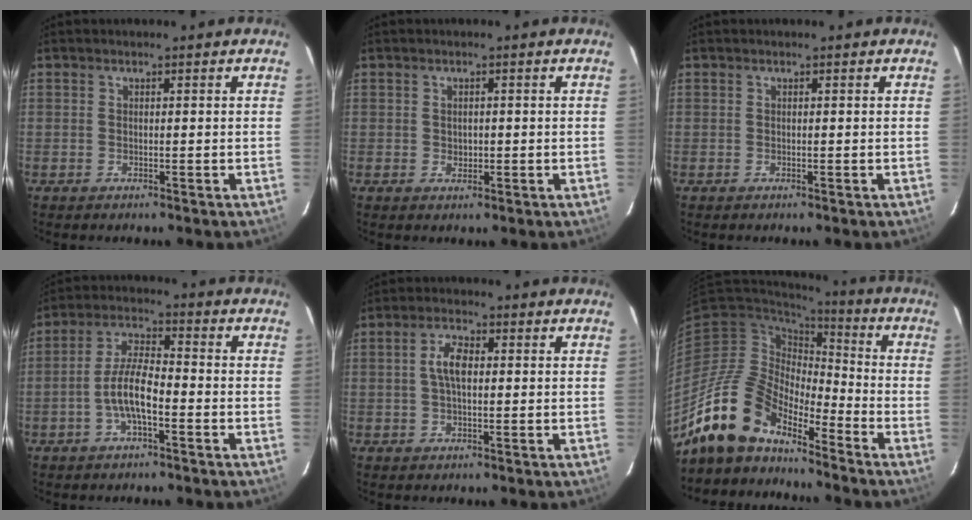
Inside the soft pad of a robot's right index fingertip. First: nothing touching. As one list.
[{"total": 1.5, "force": [-0.1, 1.4, 0.6], "torque": [-0.006, 0.001, 0.001]}, {"total": 0.0}, {"total": 7.4, "force": [-2.8, 2.2, 6.5], "torque": [-0.135, 0.008, -0.052]}, {"total": 4.6, "force": [0.5, 2.0, 4.1], "torque": [-0.081, 0.010, 0.010]}, {"total": 15.2, "force": [-12.7, 5.9, 6.0], "torque": [-0.119, 0.007, -0.245]}]